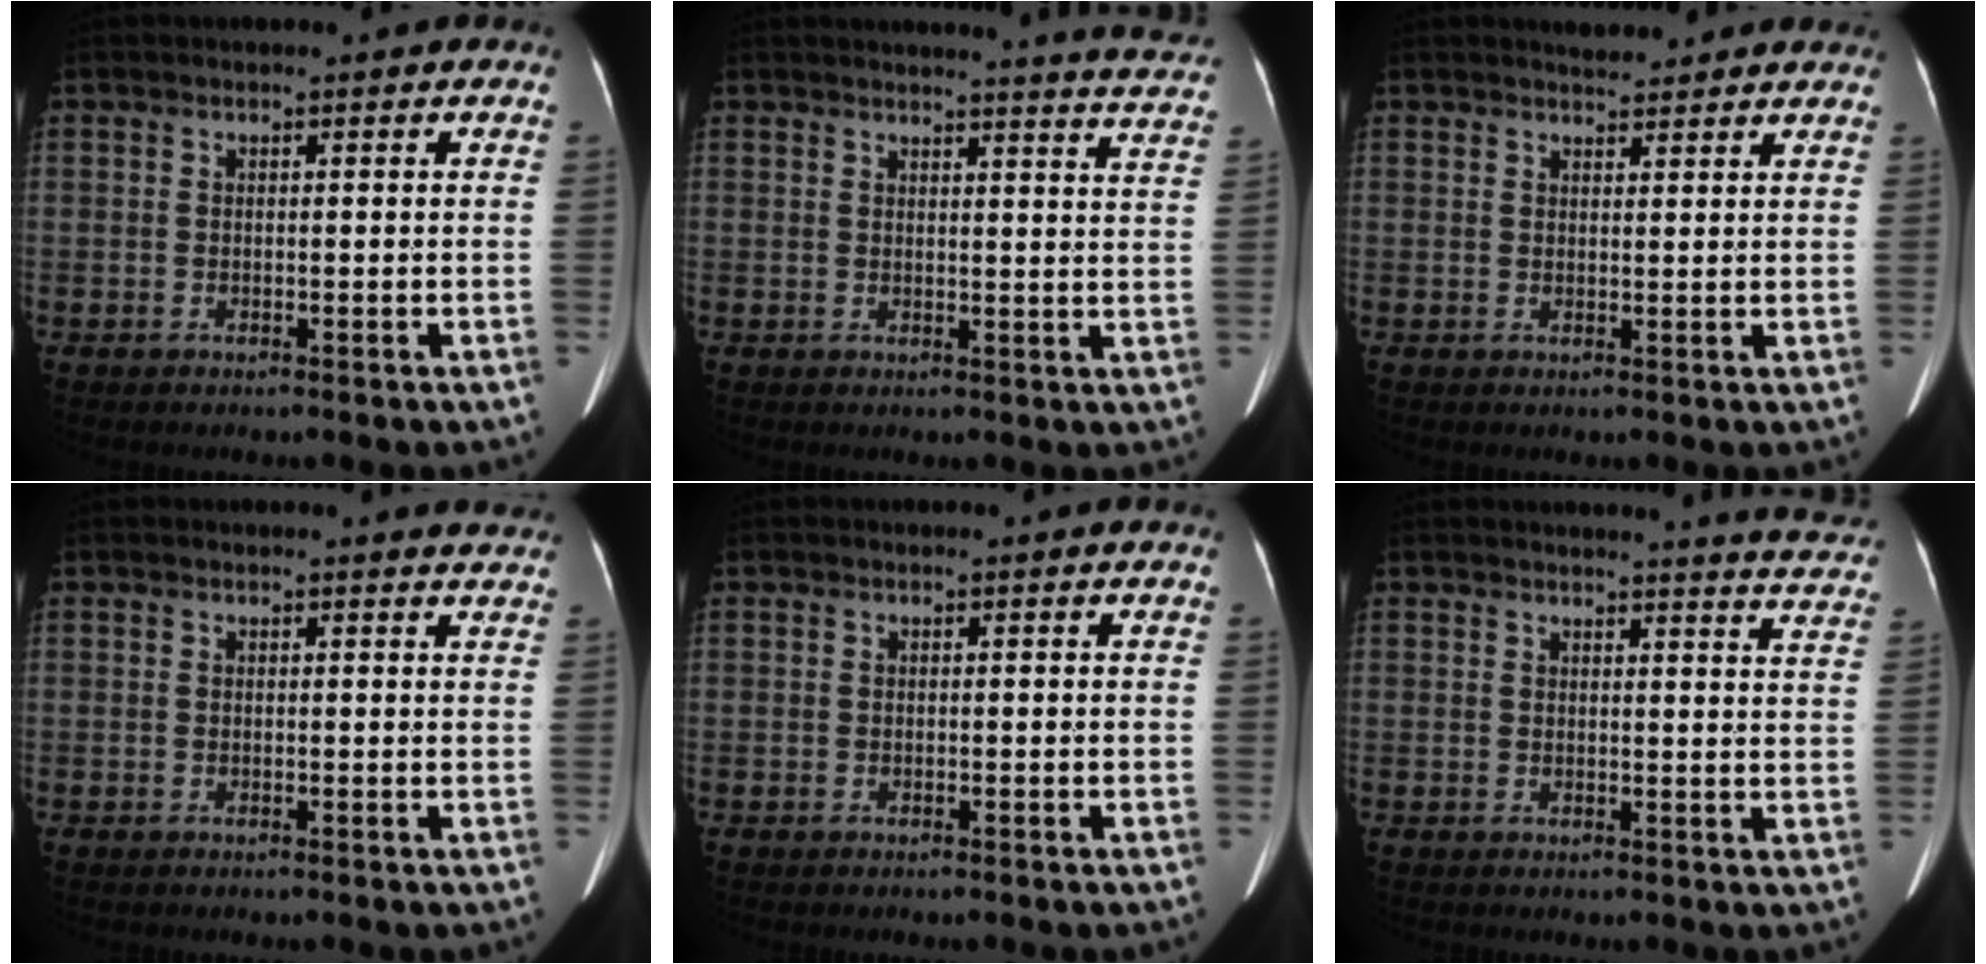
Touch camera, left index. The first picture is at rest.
{"total": 14.7, "force": [14.4, 0.2, 3.0], "torque": [-0.025, -0.081, 0.137]}
{"total": 4.2, "force": [3.9, 1.2, 0.9], "torque": [-0.010, 0.012, 0.044]}
{"total": 3.3, "force": [3.2, 0.8, 0.3], "torque": [-0.002, -0.006, 0.017]}
{"total": 0.0}
{"total": 11.7, "force": [11.5, 0.3, 2.1], "torque": [-0.007, -0.067, 0.099]}